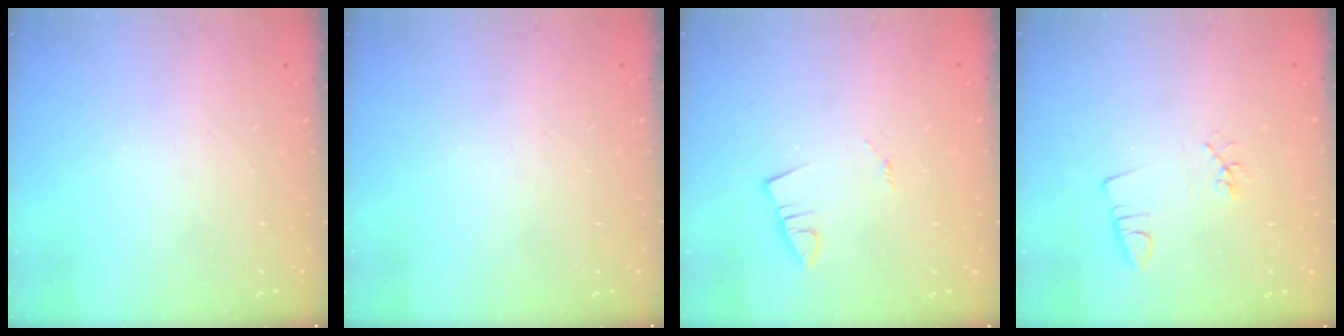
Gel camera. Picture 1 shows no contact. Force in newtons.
{"total": 0.0}
{"total": 1.0, "press": 1.0, "slide": 0.1}
{"total": 3.0, "press": 2.7, "slide": 1.4}